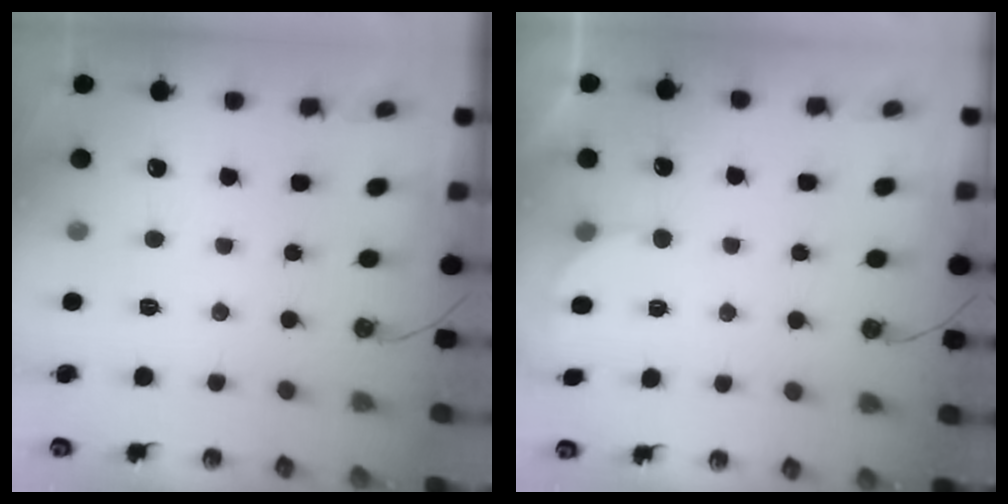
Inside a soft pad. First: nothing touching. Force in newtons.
{"total": 2.1, "press": 2.1, "slide": 0.6}